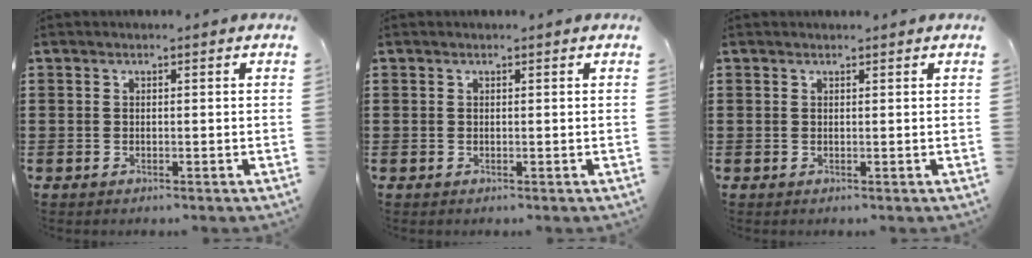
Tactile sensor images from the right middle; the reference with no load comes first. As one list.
[{"total": 0.0}, {"total": 0.0}]